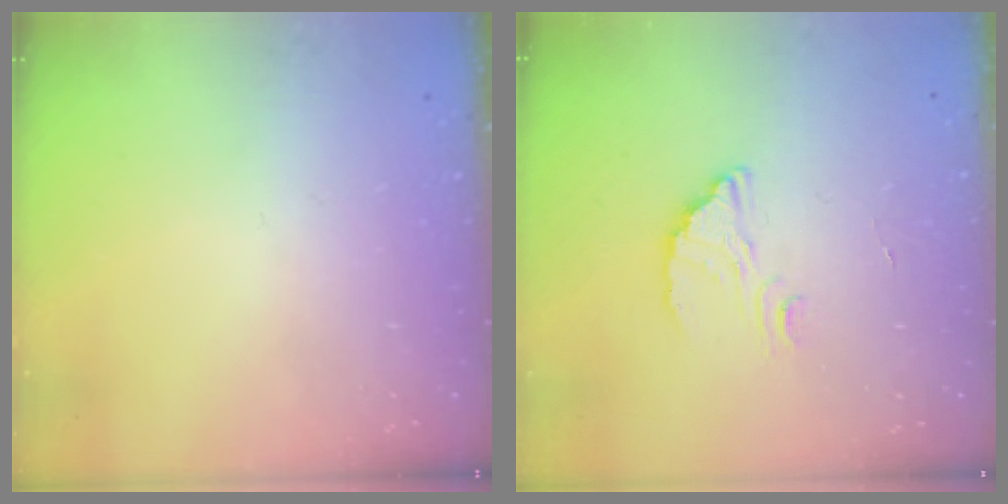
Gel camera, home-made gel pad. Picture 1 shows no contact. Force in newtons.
{"total": 2.4, "press": 2.4, "slide": 0.1}